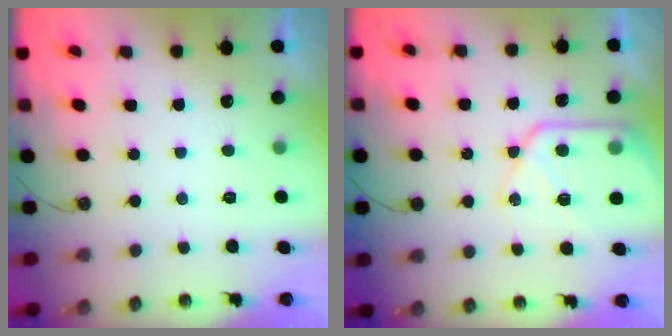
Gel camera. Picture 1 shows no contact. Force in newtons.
{"total": 13.9, "press": 13.8, "slide": 1.4}